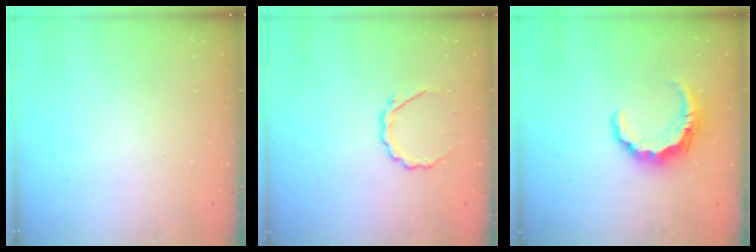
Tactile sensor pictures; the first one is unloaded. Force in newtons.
{"total": 4.8, "press": 4.6, "slide": 1.5}
{"total": 7.6, "press": 7.6, "slide": 1.0}